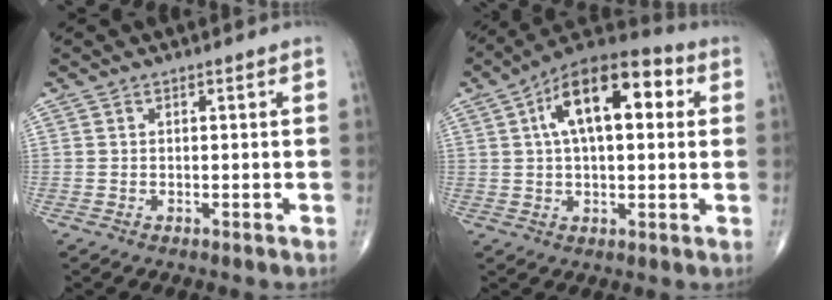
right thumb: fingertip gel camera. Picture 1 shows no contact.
{"total": 16.7, "force": [4.3, 8.1, 14.0], "torque": [-0.199, 0.028, 0.059]}